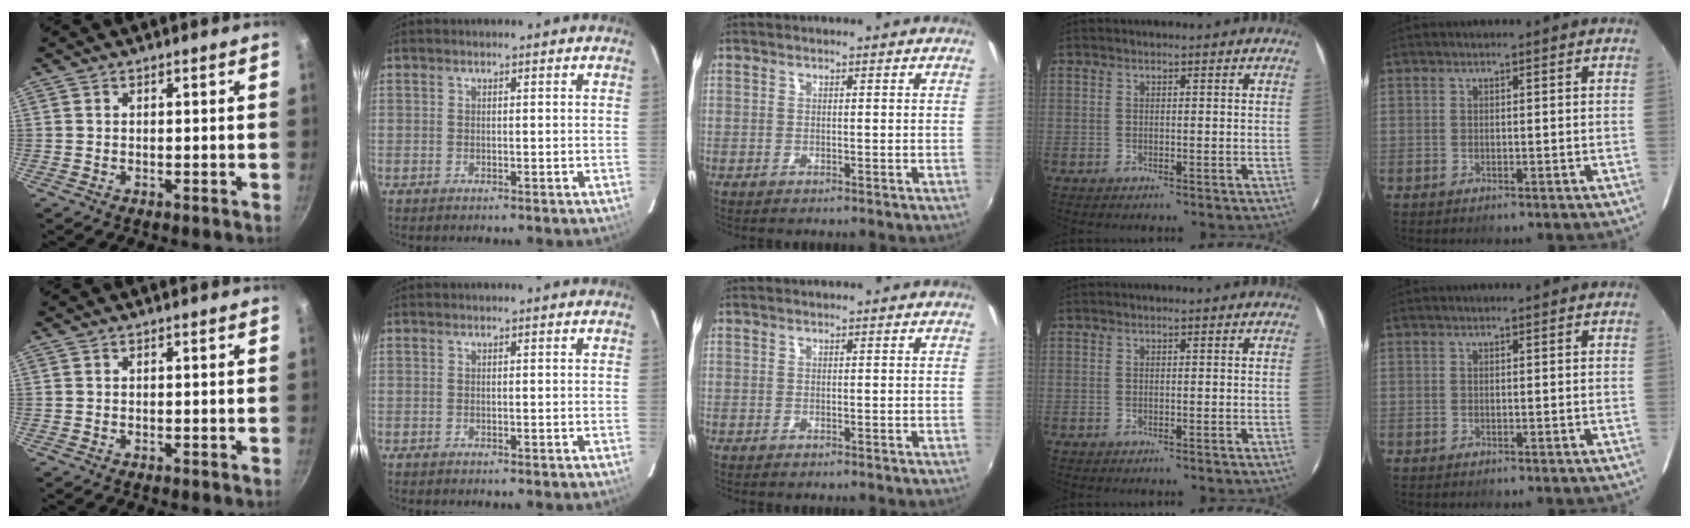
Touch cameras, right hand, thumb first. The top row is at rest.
{}